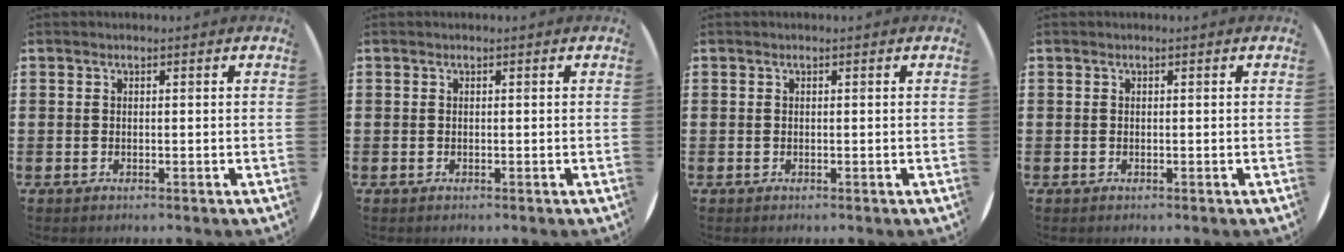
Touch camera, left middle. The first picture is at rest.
{"total": 0.0}
{"total": 0.0}
{"total": 0.0}